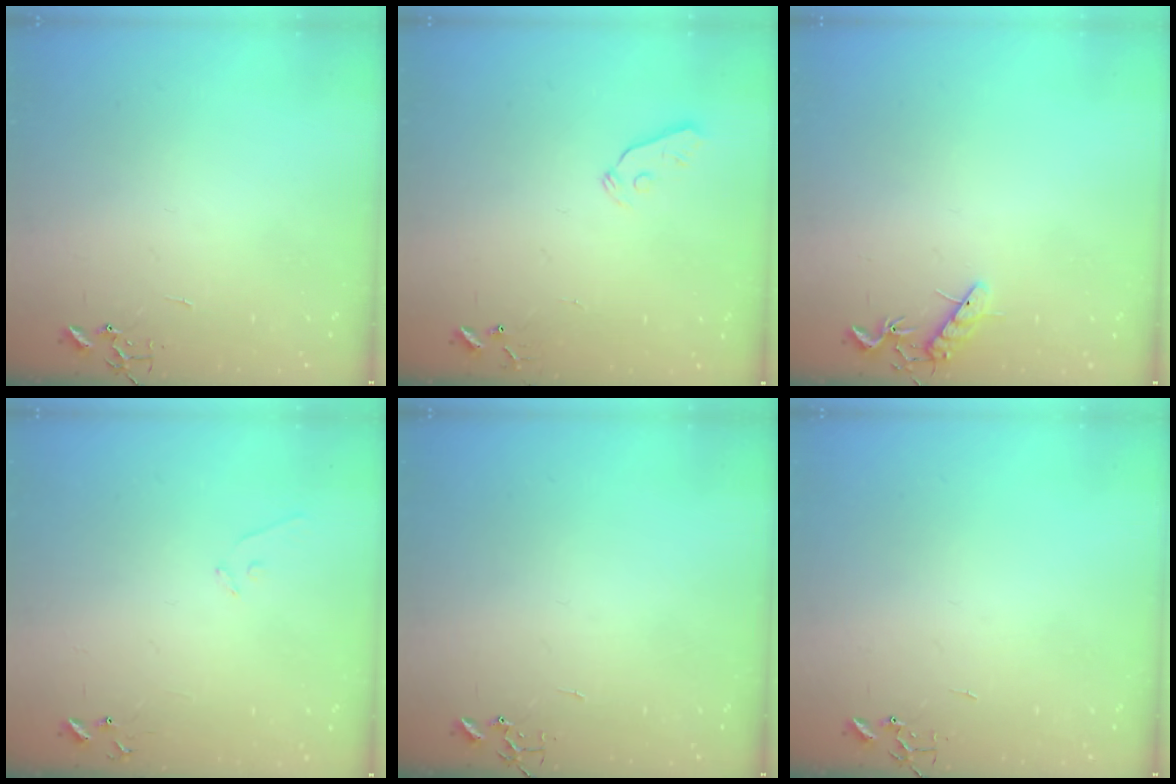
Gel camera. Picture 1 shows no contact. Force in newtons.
{"total": 3.3, "press": 3.2, "slide": 0.8}
{"total": 7.5, "press": 7.4, "slide": 0.6}
{"total": 5.3, "press": 5.3, "slide": 0.4}
{"total": 0.0}
{"total": 0.0}